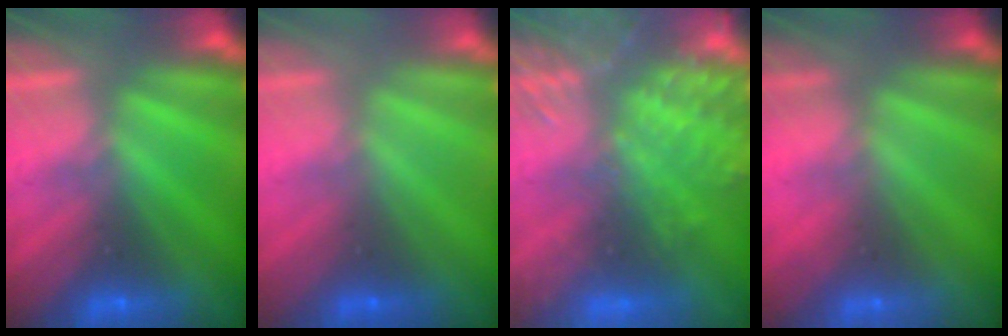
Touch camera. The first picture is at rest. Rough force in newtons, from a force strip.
{"total": 3.2}
{"total": 9.1}
{"total": 2.4}